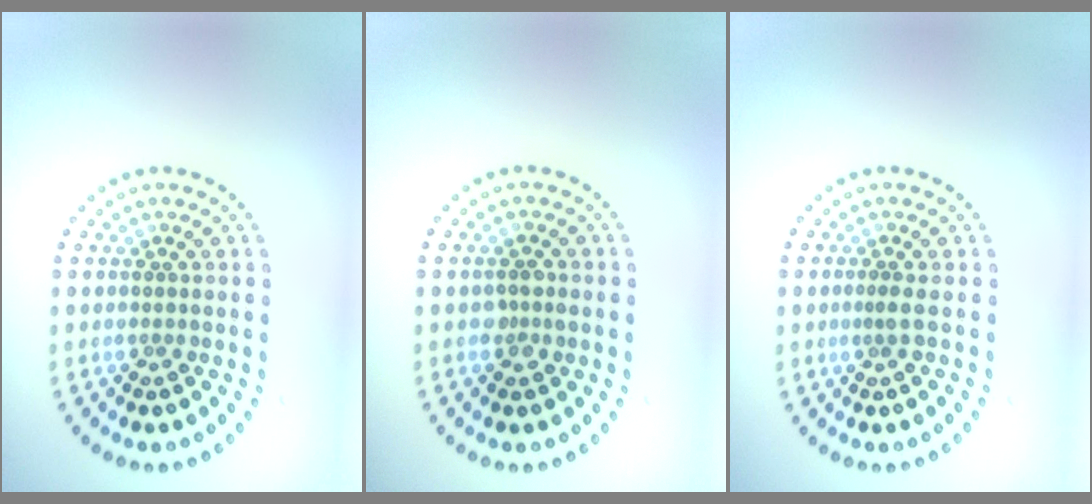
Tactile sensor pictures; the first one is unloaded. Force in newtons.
{"total": 0.9, "press": 0.9, "slide": 0.2}
{"total": 0.8, "press": 0.5, "slide": 0.6}